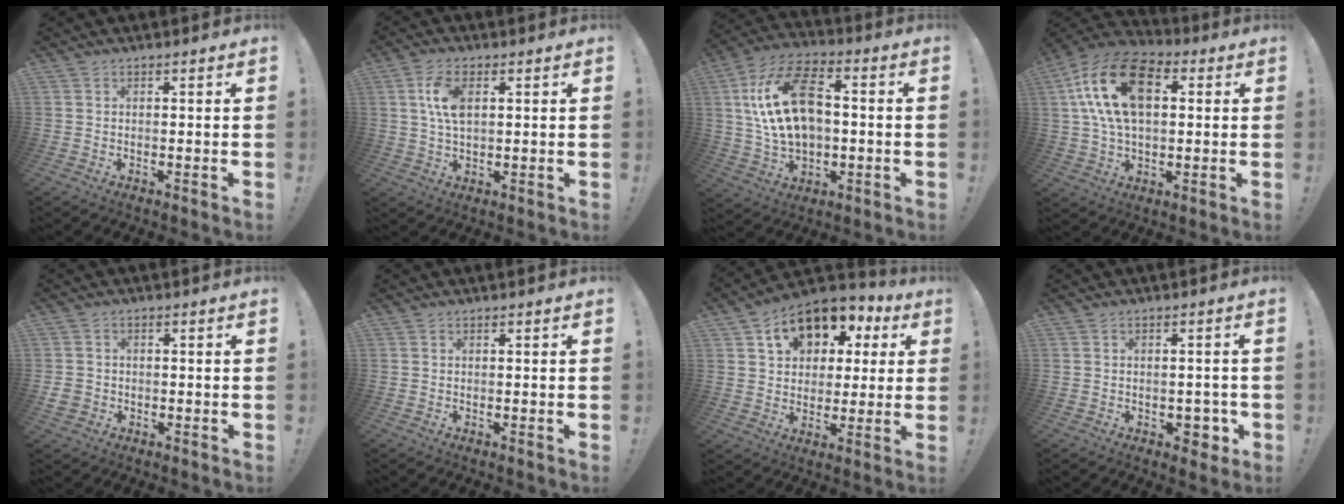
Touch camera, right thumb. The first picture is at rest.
{"total": 7.7, "force": [2.0, 4.0, 6.2], "torque": [-0.120, -0.003, 0.030]}
{"total": 19.4, "force": [2.0, 12.4, 14.8], "torque": [-0.265, 0.009, 0.035]}
{"total": 20.1, "force": [5.3, 11.9, 15.4], "torque": [-0.295, -0.003, 0.088]}
{"total": 3.5, "force": [-0.8, 3.1, 1.5], "torque": [-0.034, 0.001, -0.015]}
{"total": 0.0}
{"total": 14.2, "force": [7.0, 9.9, 7.3], "torque": [-0.108, -0.031, 0.131]}
{"total": 4.8, "force": [-1.2, 3.7, 2.9], "torque": [-0.024, 0.008, -0.016]}